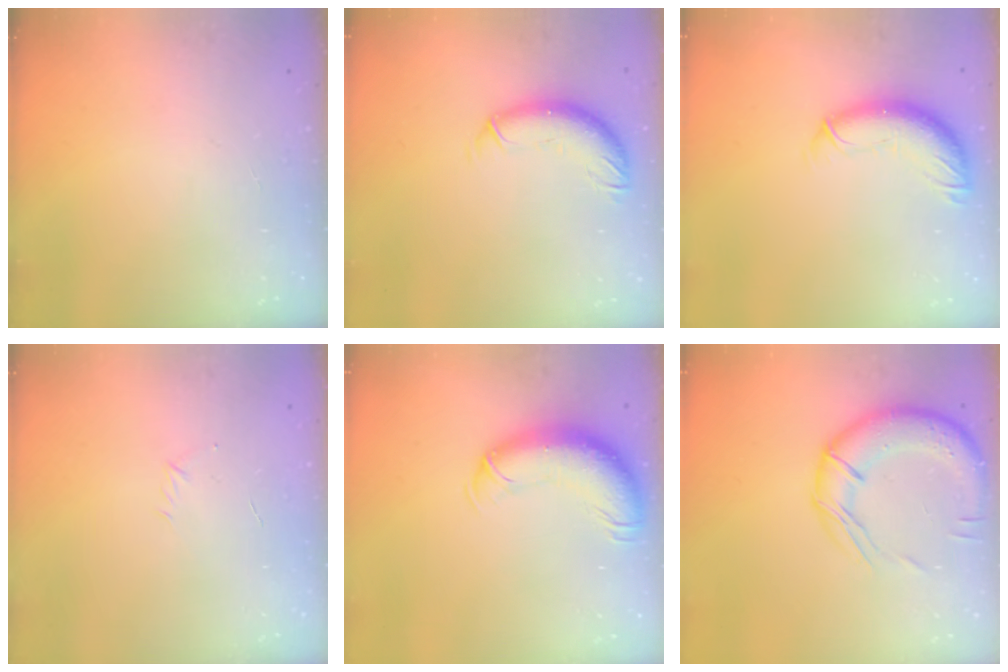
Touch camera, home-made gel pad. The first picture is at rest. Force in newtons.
{"total": 10.0, "press": 9.9, "slide": 1.9}
{"total": 11.5, "press": 11.2, "slide": 2.6}
{"total": 2.9, "press": 2.8, "slide": 0.7}
{"total": 13.5, "press": 13.1, "slide": 3.5}
{"total": 16.5, "press": 16.2, "slide": 2.9}